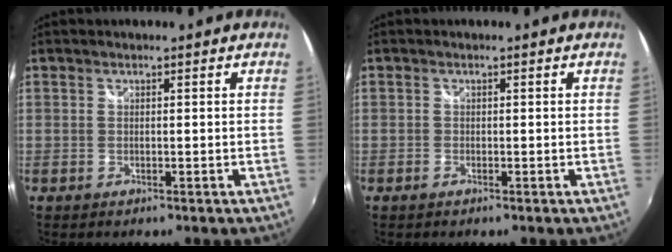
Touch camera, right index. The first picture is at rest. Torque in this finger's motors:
{"motor_torque": [0.02, -0.02, 0.05, 0.00]}